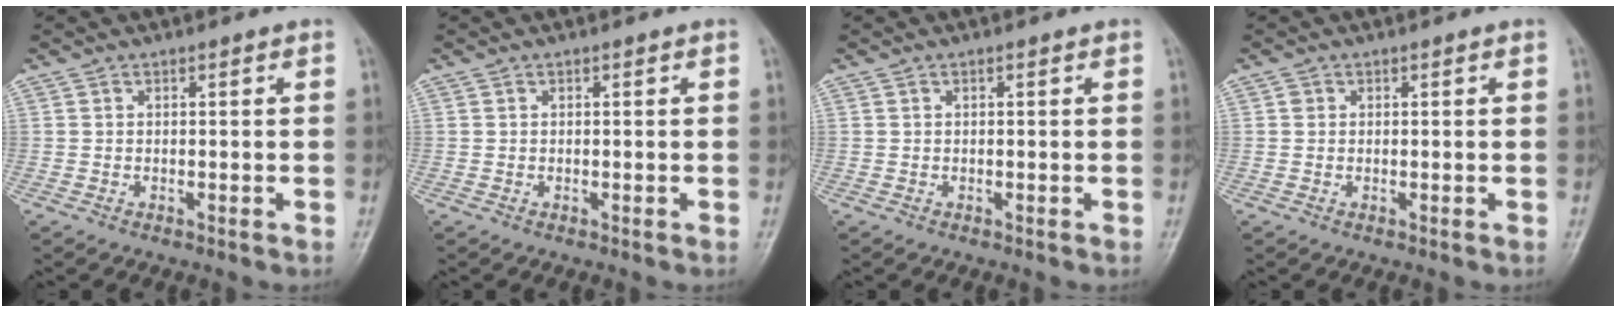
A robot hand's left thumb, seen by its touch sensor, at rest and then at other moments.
{"total": 0.0}
{"total": 0.0}
{"total": 0.7, "force": [0.1, 0.7, 0.2], "torque": [0.003, 0.001, 0.002]}